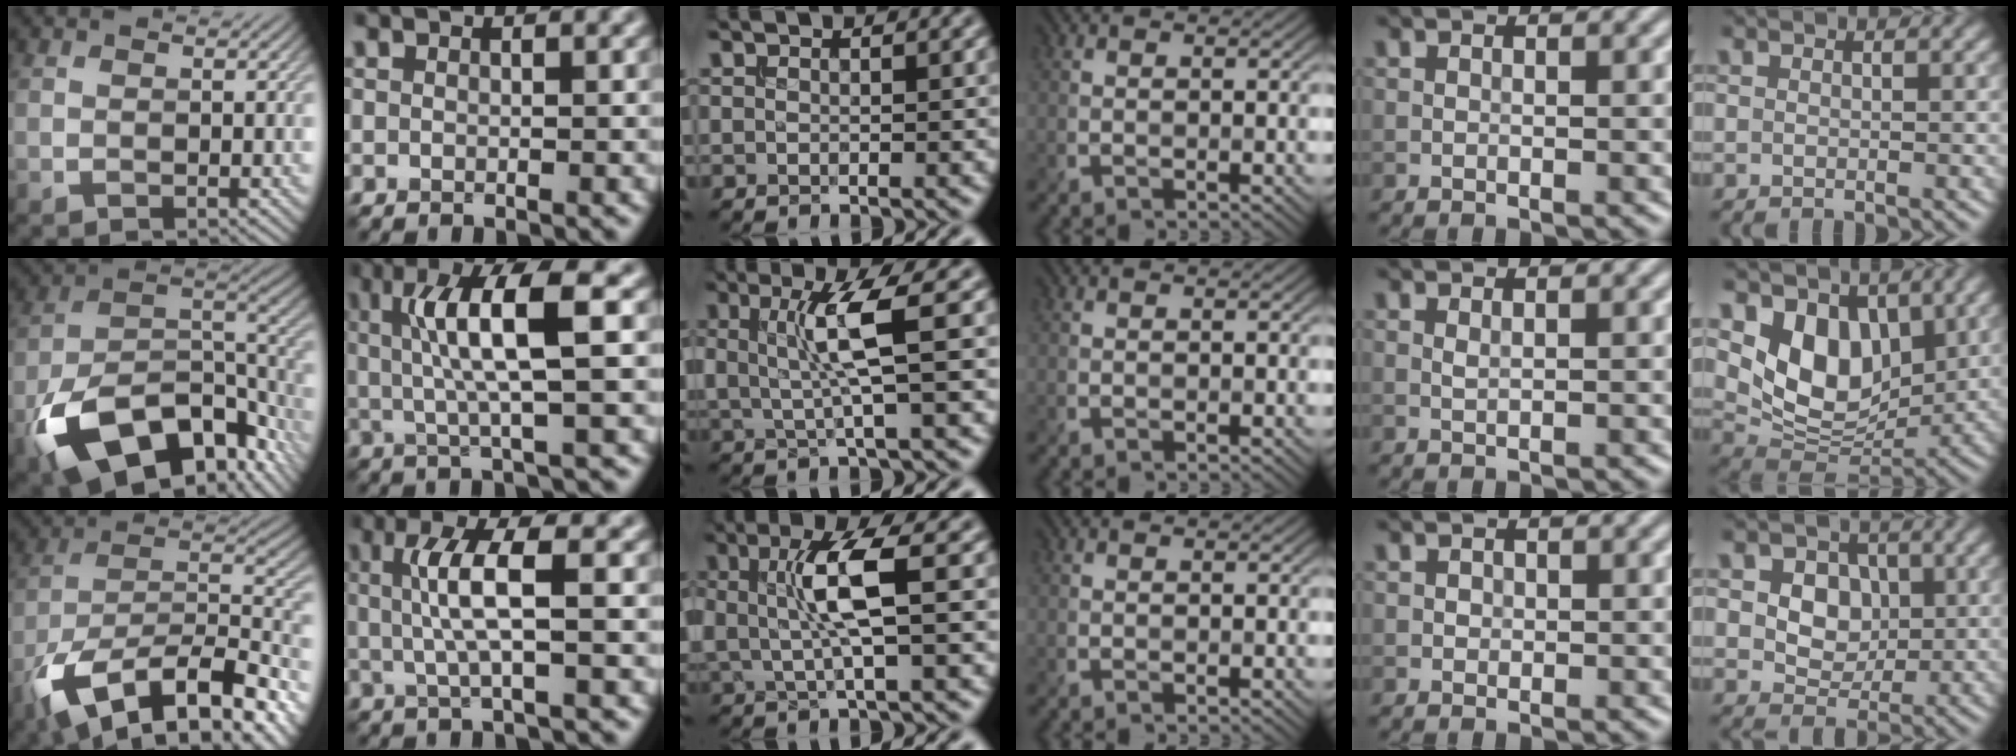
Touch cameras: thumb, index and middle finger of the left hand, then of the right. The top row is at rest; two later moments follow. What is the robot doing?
{"motion": "insert", "object": "drawer"}